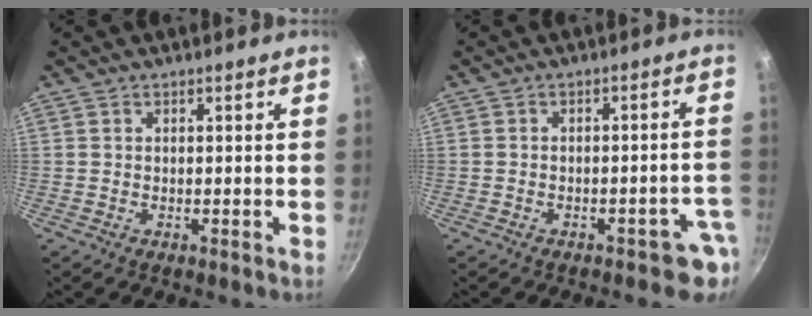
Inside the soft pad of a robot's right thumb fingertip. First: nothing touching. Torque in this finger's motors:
{"motor_torque": [1.14, 0.69, -0.05, 0.01, 0.17]}